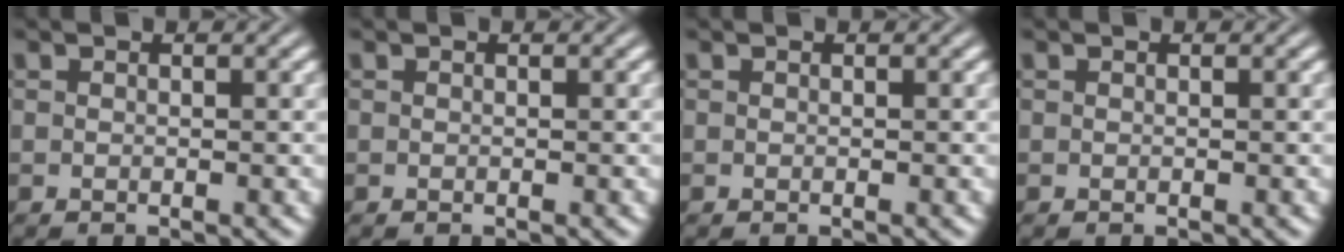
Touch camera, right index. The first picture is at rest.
{"total": 0.0}
{"total": 0.0}
{"total": 0.0}